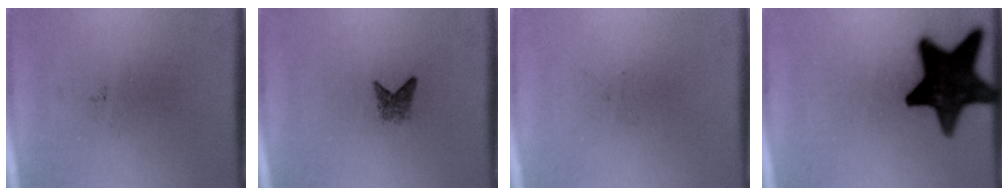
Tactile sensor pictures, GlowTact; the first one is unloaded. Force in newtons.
{"total": 1.6}
{"total": 0.0}
{"total": 18.0}